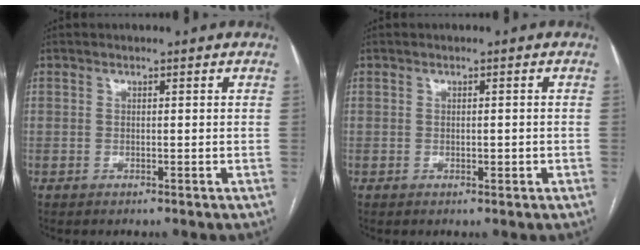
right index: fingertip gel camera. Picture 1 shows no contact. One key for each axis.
{"total": 1.2, "fx": -0.3, "fy": 0.4, "fz": 1.0, "tx": -0.019, "ty": -0.001, "tz": -0.001}